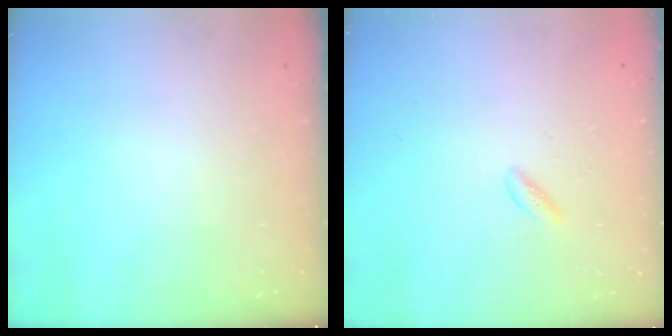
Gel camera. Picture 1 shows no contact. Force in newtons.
{"total": 1.4, "press": 1.1, "slide": 0.8}